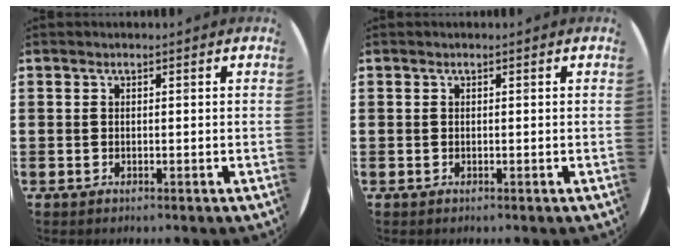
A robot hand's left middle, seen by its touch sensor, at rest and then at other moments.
{"total": 0.0}